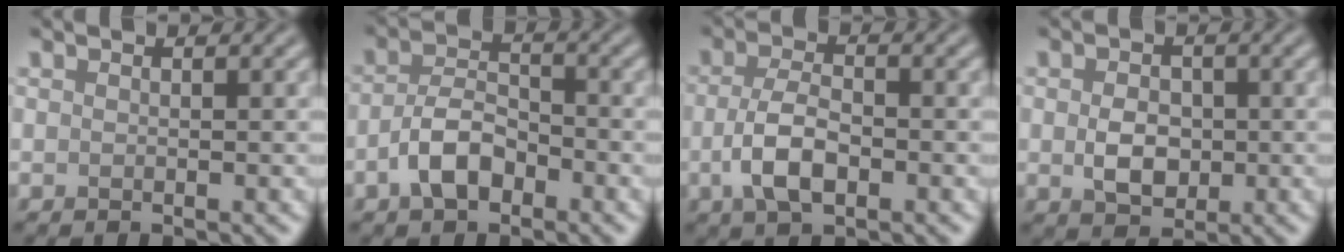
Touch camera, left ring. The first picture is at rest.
{"total": 4.2, "force": [-1.9, 2.4, 2.9], "torque": [-0.055, 0.007, -0.042]}
{"total": 4.5, "force": [-1.2, 2.2, 3.7], "torque": [-0.078, -0.001, -0.027]}
{"total": 3.5, "force": [-0.3, 2.6, 2.4], "torque": [-0.046, -0.002, -0.008]}